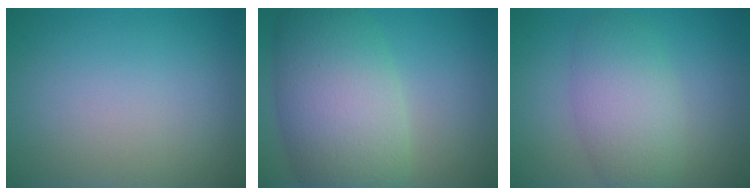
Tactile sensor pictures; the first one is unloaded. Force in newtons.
{"total": 10.0, "press": 10.0, "slide": 0.4}
{"total": 5.1, "press": 5.1, "slide": 0.2}